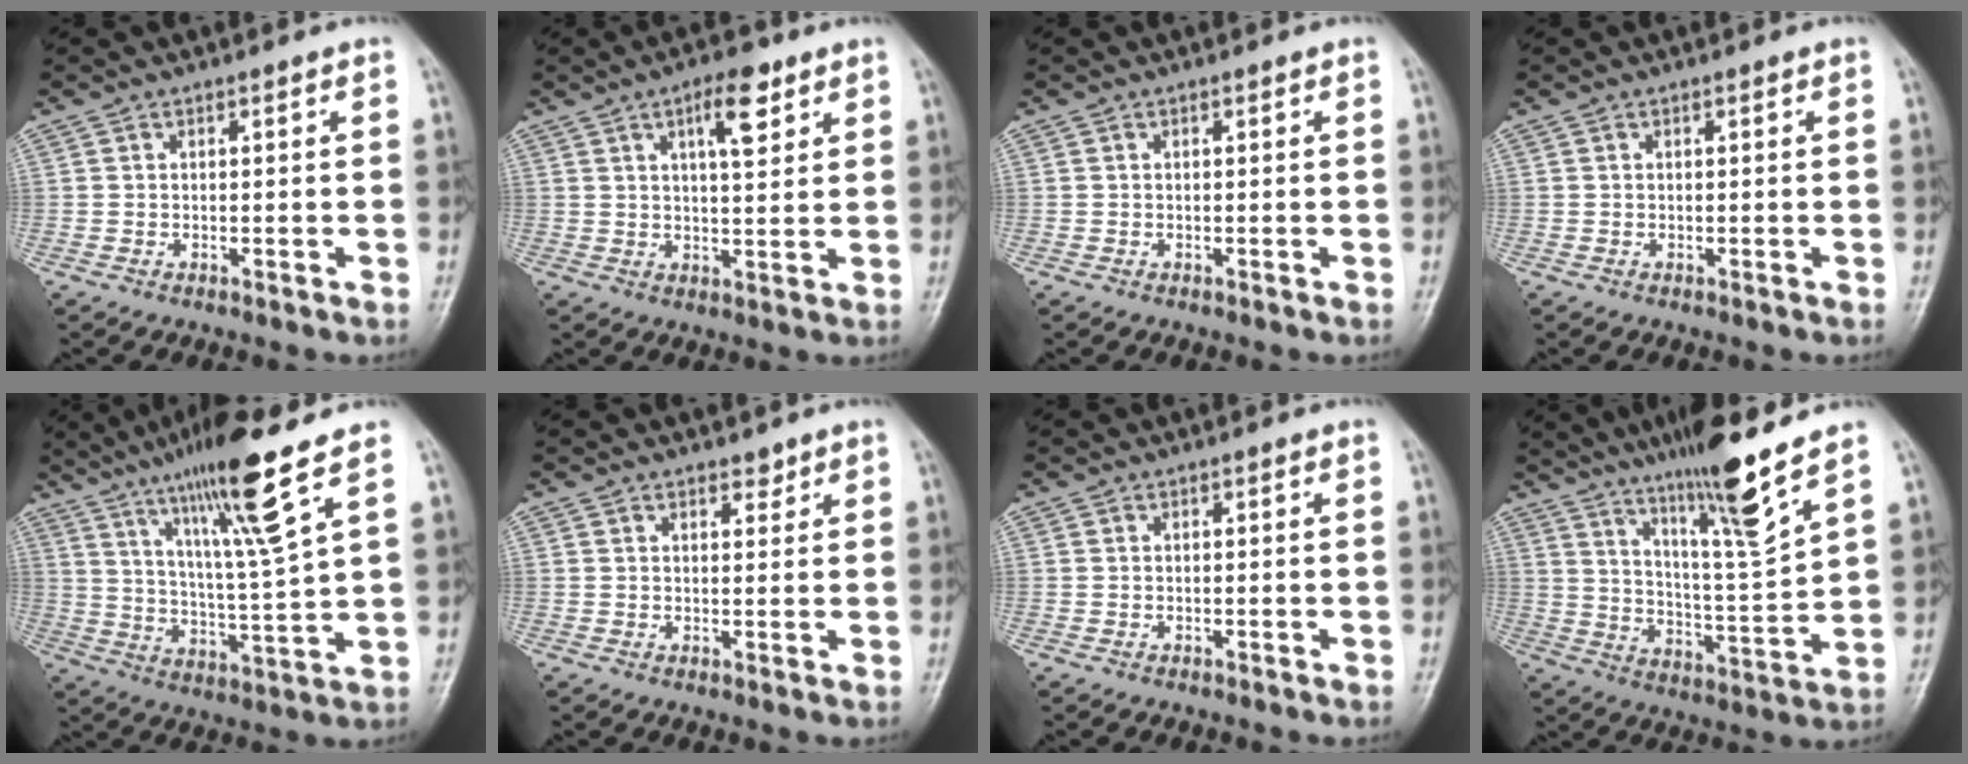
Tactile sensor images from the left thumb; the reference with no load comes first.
{"total": 7.3, "force": [3.7, 2.6, 5.7], "torque": [-0.075, -0.017, 0.054]}
{"total": 0.0}
{"total": 0.0}
{"total": 15.6, "force": [9.4, 0.3, 12.5], "torque": [-0.214, -0.049, 0.166]}
{"total": 1.9, "force": [1.4, 1.0, 0.8], "torque": [0.001, -0.009, 0.019]}
{"total": 0.0}
{"total": 14.7, "force": [10.1, 0.3, 10.7], "torque": [-0.176, -0.067, 0.176]}